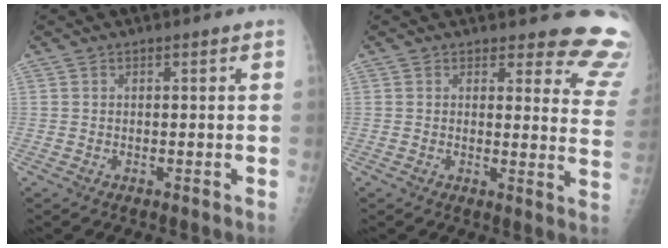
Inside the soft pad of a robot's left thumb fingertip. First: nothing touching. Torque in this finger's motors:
{"motor_torque": [2.68, 1.36, 0.51, -0.70, 0.04]}